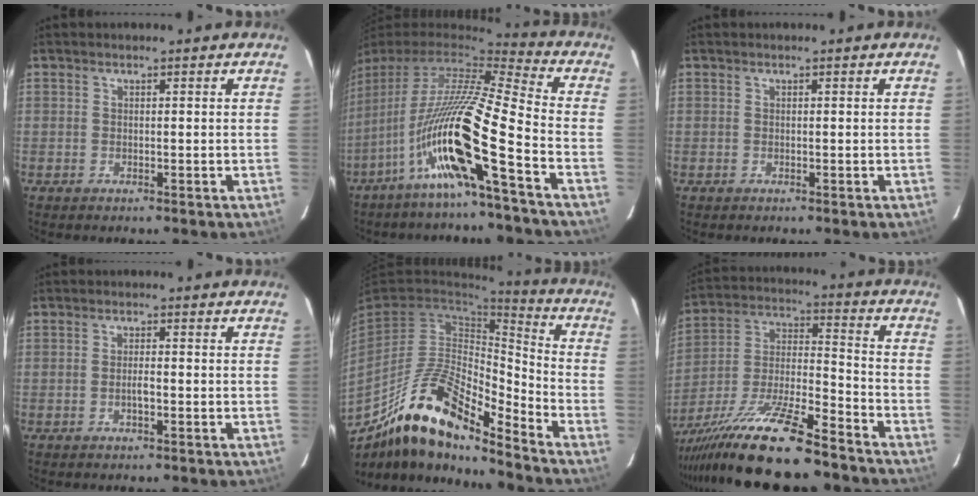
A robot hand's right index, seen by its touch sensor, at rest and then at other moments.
{"total": 20.0, "force": [-9.3, -0.8, 17.6], "torque": [-0.365, -0.034, -0.189]}
{"total": 0.0}
{"total": 1.9, "force": [-0.6, 0.3, 1.8], "torque": [-0.034, 0.001, -0.011]}
{"total": 17.4, "force": [-13.2, 4.5, 10.4], "torque": [-0.187, 0.024, -0.237]}
{"total": 20.0, "force": [-15.7, 2.1, 12.2], "torque": [-0.248, -0.026, -0.285]}